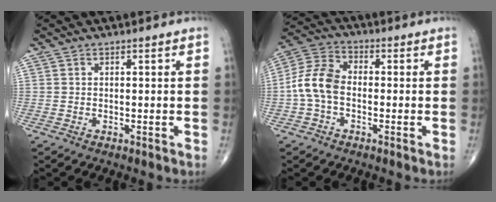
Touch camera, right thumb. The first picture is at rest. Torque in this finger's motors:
{"motor_torque": [-0.11, 0.33, 0.64, -0.48, 0.13]}